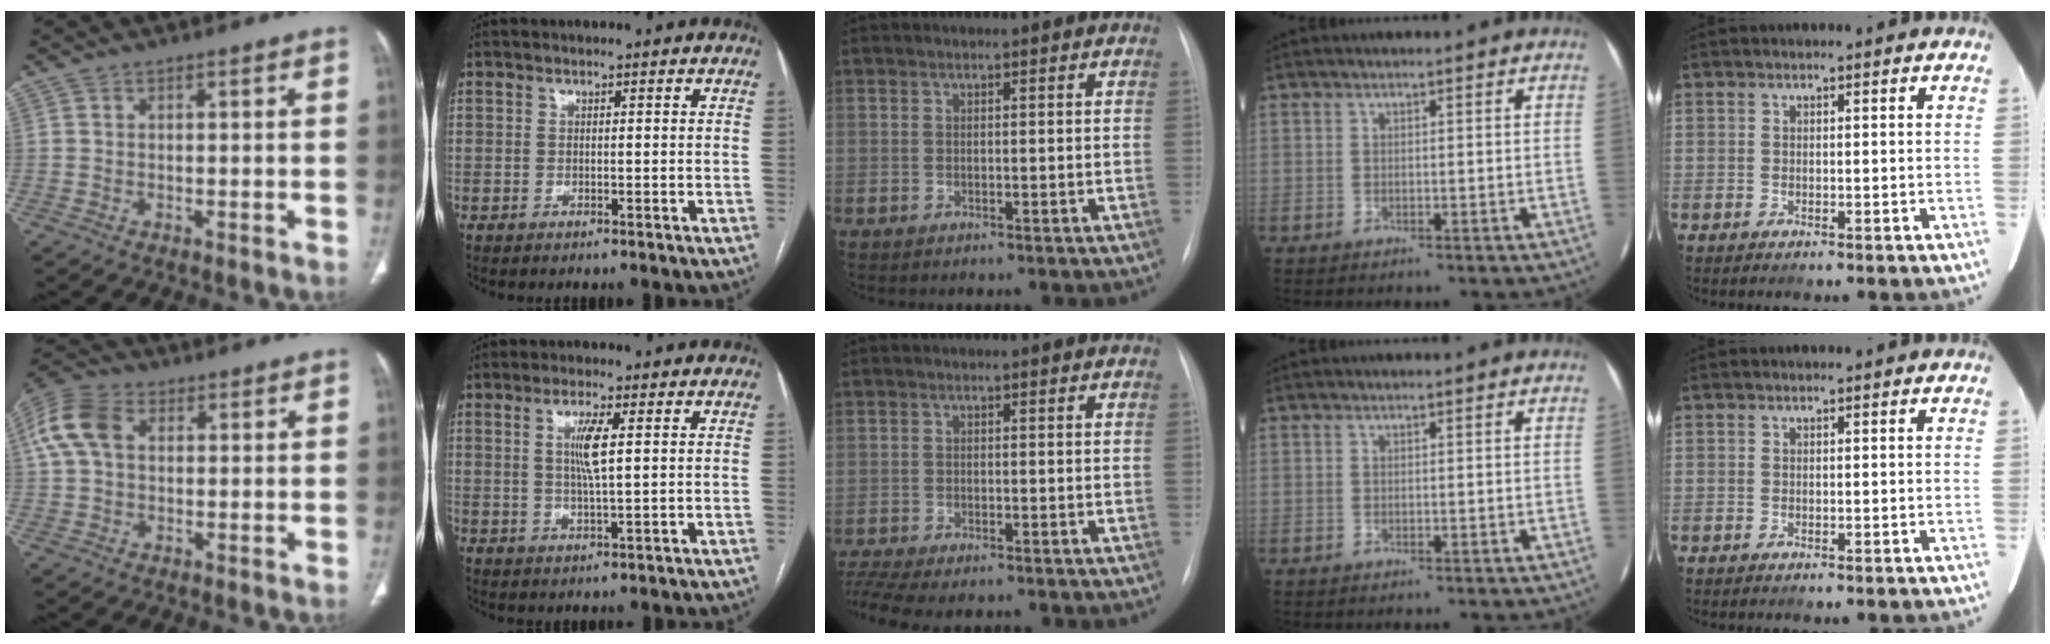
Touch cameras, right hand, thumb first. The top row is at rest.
{"thumb": {"total": 9.9, "force": [2.2, 6.8, 6.8], "torque": [-0.151, 0.027, 0.036]}, "index": {"total": 4.8, "force": [1.1, 0.2, 4.7], "torque": [-0.092, -0.003, 0.022]}, "middle": {"total": 8.1, "force": [-6.8, 2.1, 4.0], "torque": [-0.075, 0.001, -0.106]}}